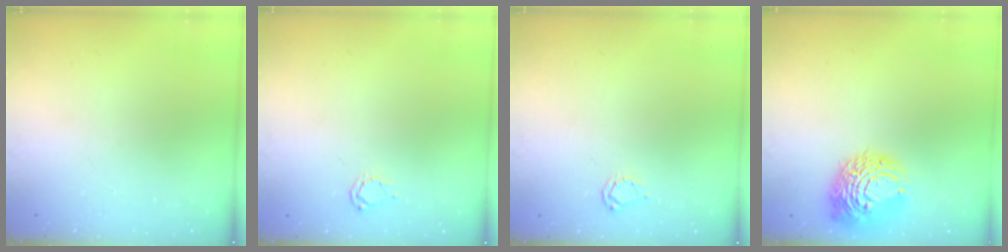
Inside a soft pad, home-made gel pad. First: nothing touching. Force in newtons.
{"total": 2.7, "press": 2.7, "slide": 0.4}
{"total": 2.7, "press": 2.7, "slide": 0.4}
{"total": 10.6, "press": 10.5, "slide": 1.3}